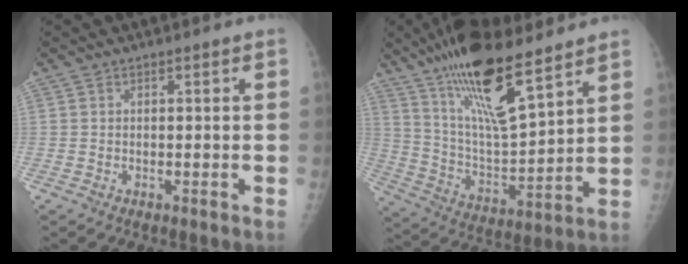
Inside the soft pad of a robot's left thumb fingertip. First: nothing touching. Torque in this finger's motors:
{"motor_torque": [2.06, 0.44, 1.75, -1.02, 0.53]}